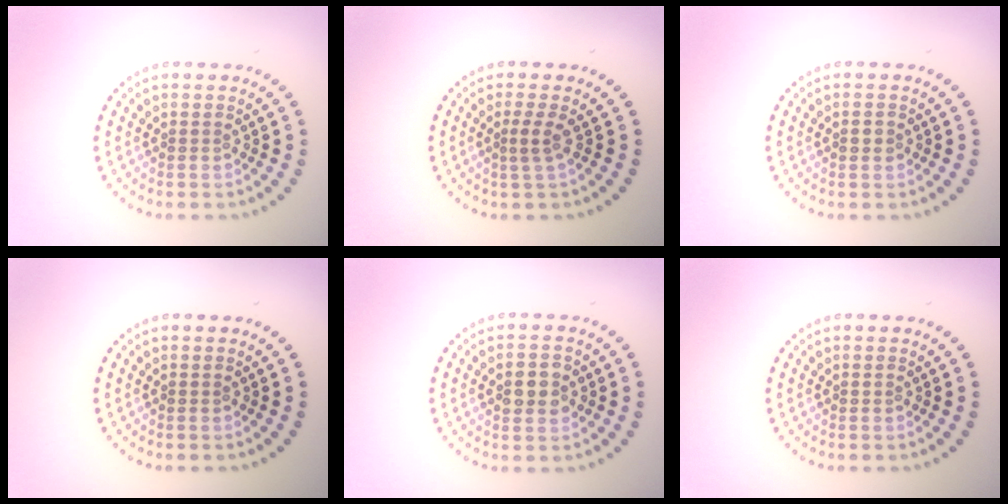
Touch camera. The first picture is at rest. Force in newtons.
{"total": 1.4, "press": 1.0, "slide": 0.9}
{"total": 1.1, "press": 1.1, "slide": 0.1}
{"total": 0.0}
{"total": 2.8, "press": 2.8, "slide": 0.2}
{"total": 0.0}